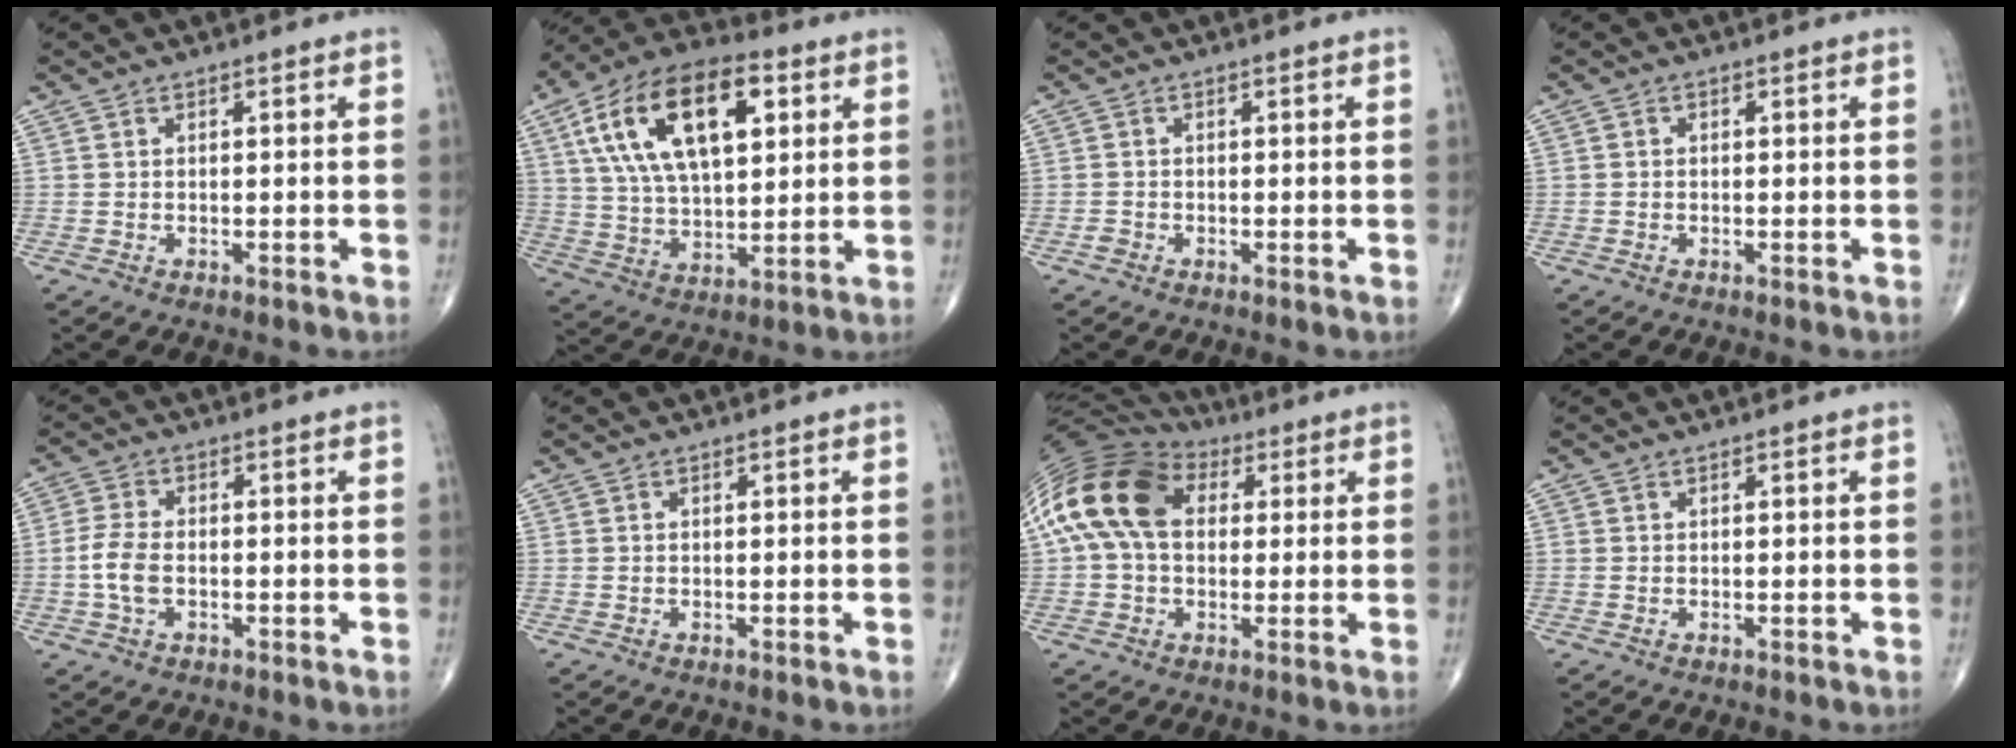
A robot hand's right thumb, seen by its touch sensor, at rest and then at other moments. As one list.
[{"total": 21.9, "force": [7.4, 11.0, 17.4], "torque": [-0.294, -0.003, 0.125]}, {"total": 1.0, "force": [-0.6, 0.7, 0.4], "torque": [-0.007, 0.000, -0.014]}, {"total": 0.6, "force": [-0.1, 0.5, 0.3], "torque": [-0.001, 0.001, -0.006]}, {"total": 5.3, "force": [-1.1, 3.2, 4.2], "torque": [-0.095, 0.012, -0.024]}, {"total": 0.0}, {"total": 17.5, "force": [3.6, 11.8, 12.4], "torque": [-0.250, 0.039, 0.057]}, {"total": 0.0}]